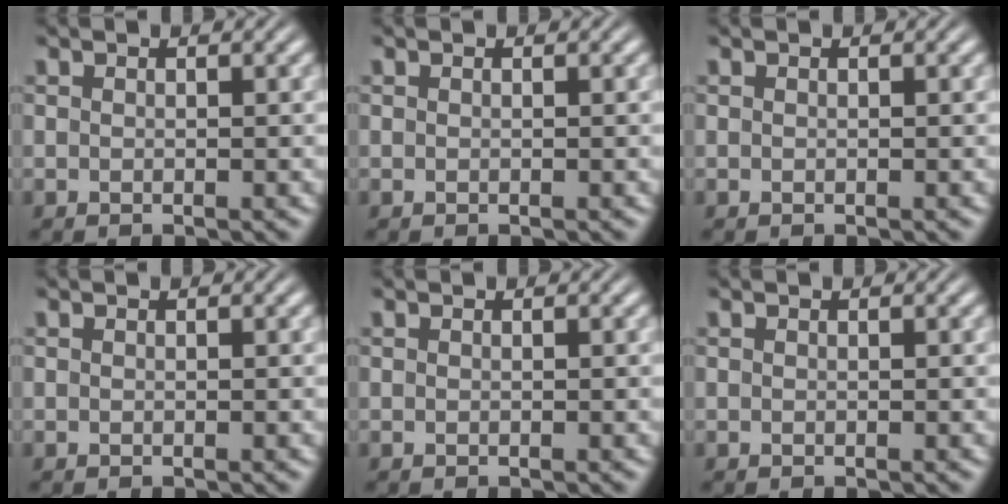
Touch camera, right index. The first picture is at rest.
{"total": 0.0}
{"total": 0.0}
{"total": 0.0}
{"total": 0.0}
{"total": 0.0}